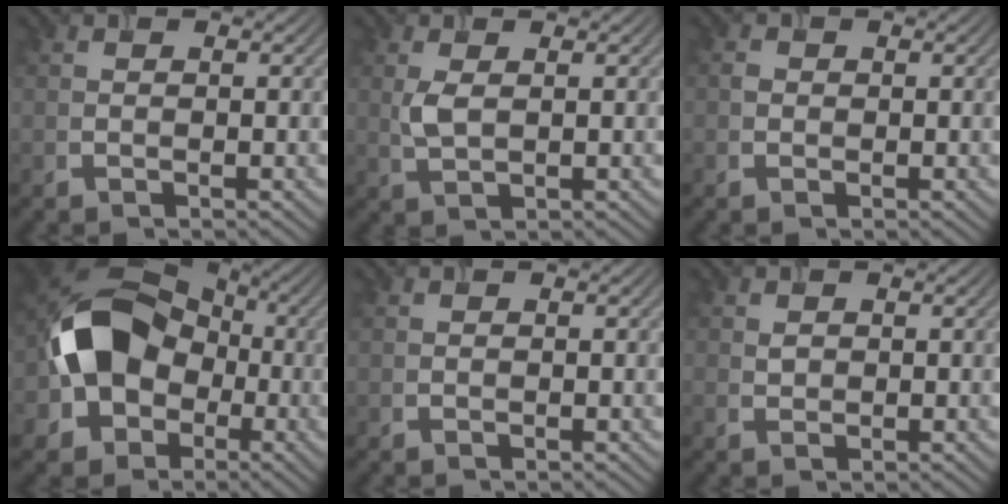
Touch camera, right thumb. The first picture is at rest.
{"total": 2.6, "force": [0.6, 1.2, 2.2], "torque": [-0.059, -0.001, 0.014]}
{"total": 0.6, "force": [0.1, 0.6, 0.1], "torque": [-0.003, -0.001, -0.002]}
{"total": 13.0, "force": [-2.1, 10.1, 7.9], "torque": [-0.155, -0.003, -0.055]}
{"total": 0.0}
{"total": 0.8, "force": [0.5, 0.6, 0.3], "torque": [-0.009, -0.001, 0.011]}